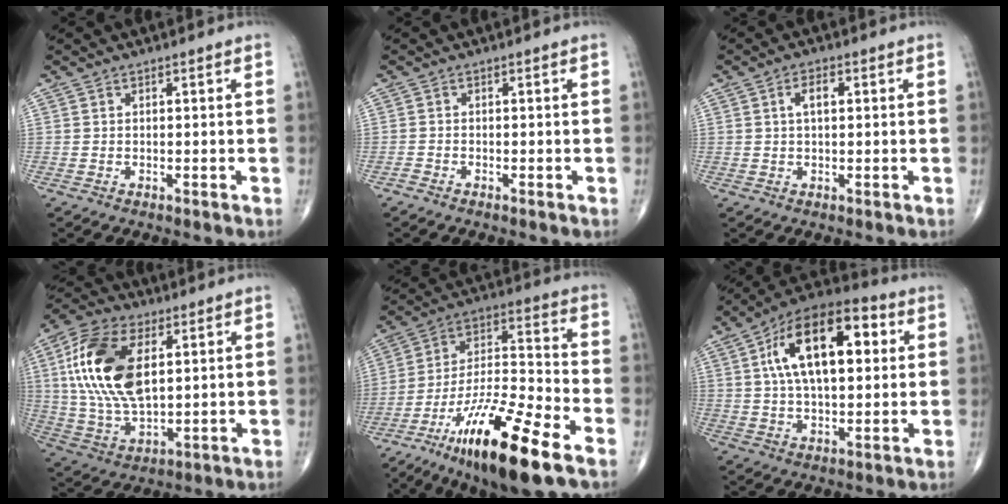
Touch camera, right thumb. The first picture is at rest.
{"total": 0.7, "force": [-0.7, 0.1, 0.2], "torque": [-0.004, -0.002, -0.020]}
{"total": 3.3, "force": [0.7, 1.6, 2.7], "torque": [-0.048, 0.008, 0.011]}
{"total": 19.5, "force": [4.8, 10.4, 15.8], "torque": [-0.311, -0.007, 0.087]}
{"total": 22.0, "force": [-12.8, 4.6, 17.2], "torque": [-0.317, 0.048, -0.227]}
{"total": 19.8, "force": [4.9, 9.8, 16.5], "torque": [-0.251, 0.018, 0.069]}